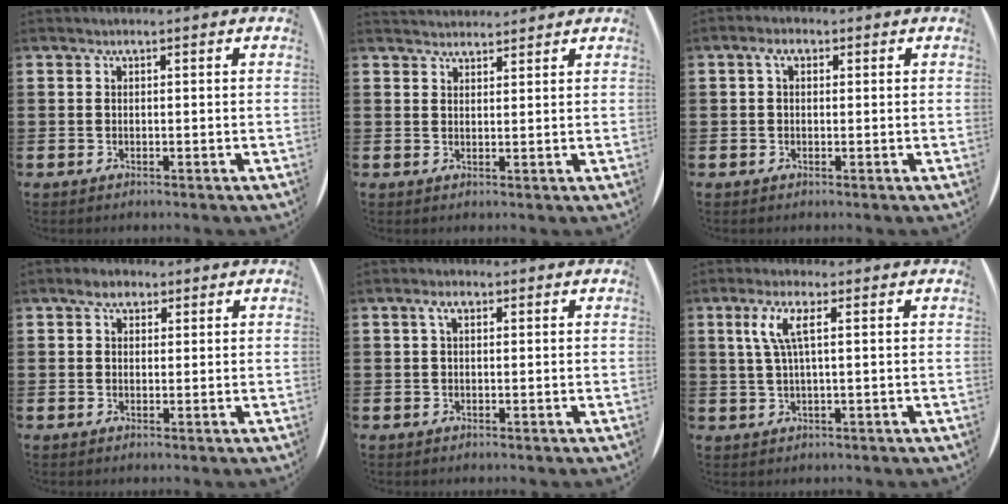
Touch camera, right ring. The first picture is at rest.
{"total": 2.0, "force": [1.9, 0.0, -0.5], "torque": [0.005, -0.004, 0.037]}
{"total": 1.7, "force": [0.5, 1.2, 1.2], "torque": [-0.027, 0.011, 0.007]}
{"total": 2.5, "force": [1.6, 1.5, 1.1], "torque": [-0.026, 0.010, 0.029]}
{"total": 1.6, "force": [0.5, 0.8, 1.2], "torque": [-0.028, 0.007, 0.009]}
{"total": 3.8, "force": [1.2, 0.6, 3.6], "torque": [-0.082, 0.002, 0.015]}